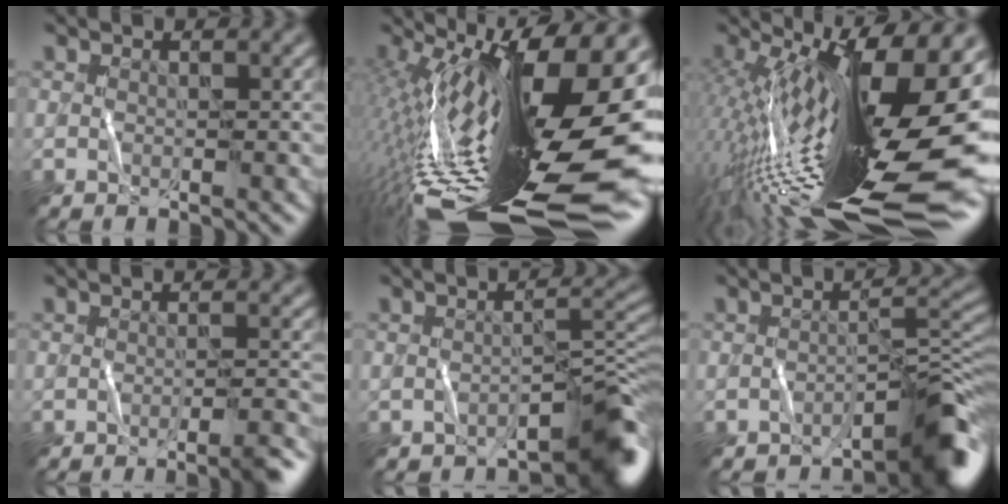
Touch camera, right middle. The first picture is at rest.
{"total": 19.9, "force": [-1.6, 6.7, 18.7], "torque": [-0.311, -0.013, -0.043]}
{"total": 19.9, "force": [-1.8, 5.9, 19.0], "torque": [-0.310, 0.009, -0.052]}
{"total": 3.6, "force": [-2.3, 0.6, 2.8], "torque": [-0.034, 0.003, -0.039]}
{"total": 5.5, "force": [-3.8, 1.7, 3.5], "torque": [-0.029, 0.006, -0.056]}
{"total": 5.2, "force": [-3.9, 0.8, 3.3], "torque": [-0.037, 0.012, -0.061]}